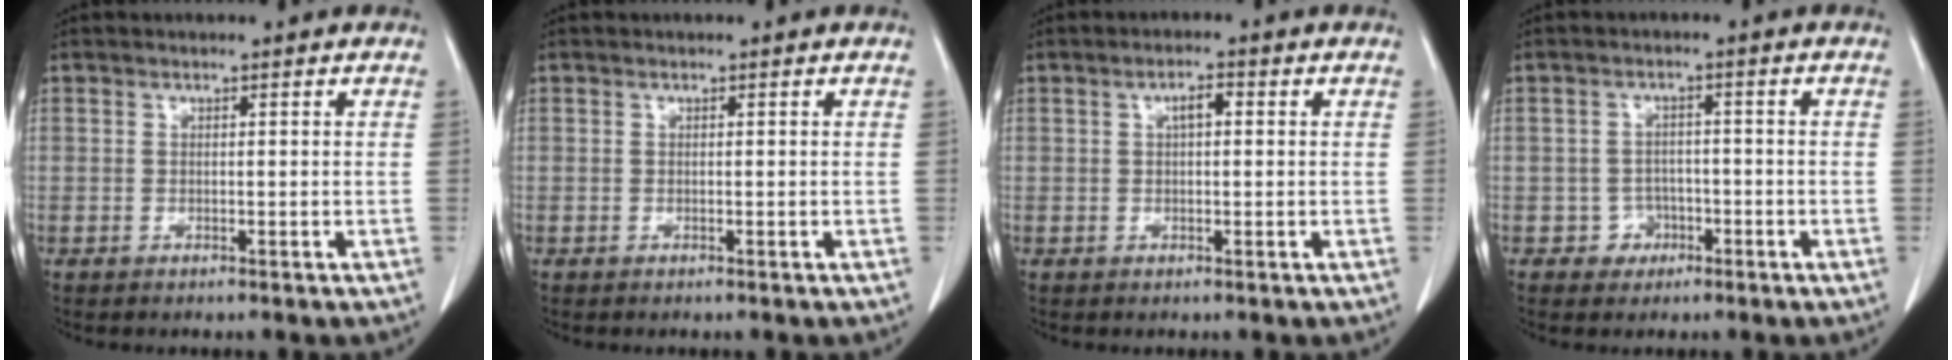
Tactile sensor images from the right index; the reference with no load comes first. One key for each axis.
{"total": 0.0}
{"total": 2.3, "fx": 0.6, "fy": 1.0, "fz": 1.9, "tx": -0.031, "ty": 0.007, "tz": 0.009}
{"total": 3.0, "fx": -1.3, "fy": 2.7, "fz": 0.1, "tx": 0.010, "ty": 0.014, "tz": -0.018}